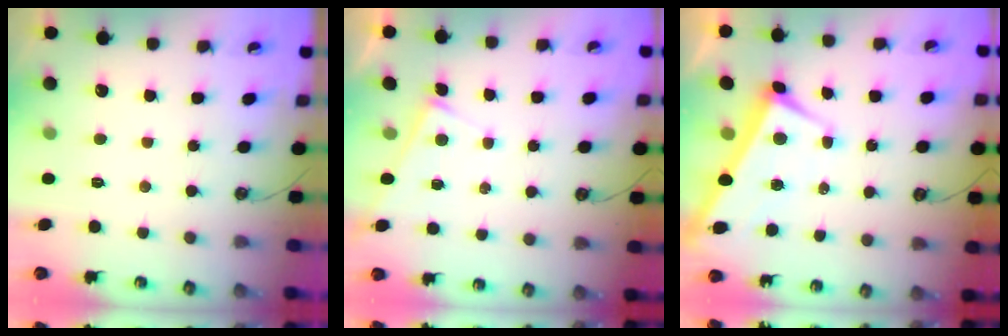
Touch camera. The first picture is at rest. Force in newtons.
{"total": 2.6, "press": 2.6, "slide": 0.2}
{"total": 3.0, "press": 2.9, "slide": 0.9}